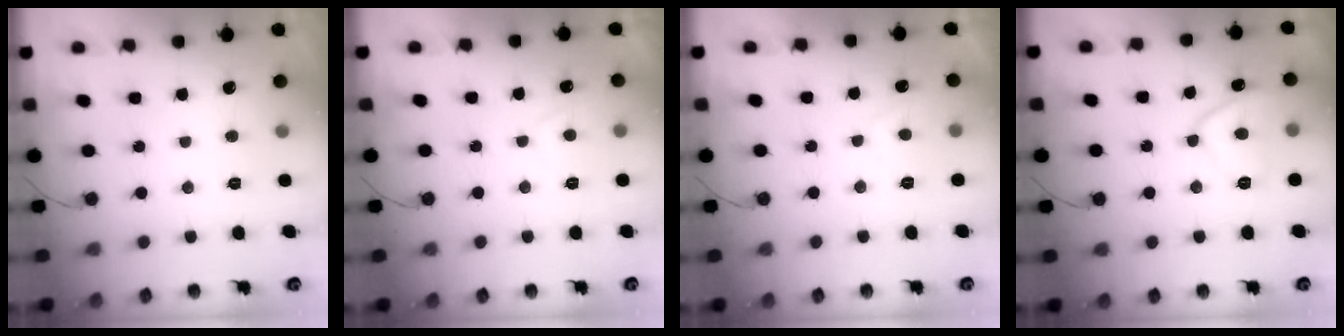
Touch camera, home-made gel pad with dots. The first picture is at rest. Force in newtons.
{"total": 0.8, "press": 0.6, "slide": 0.5}
{"total": 2.3, "press": 2.3, "slide": 0.5}
{"total": 9.1, "press": 9.0, "slide": 0.6}